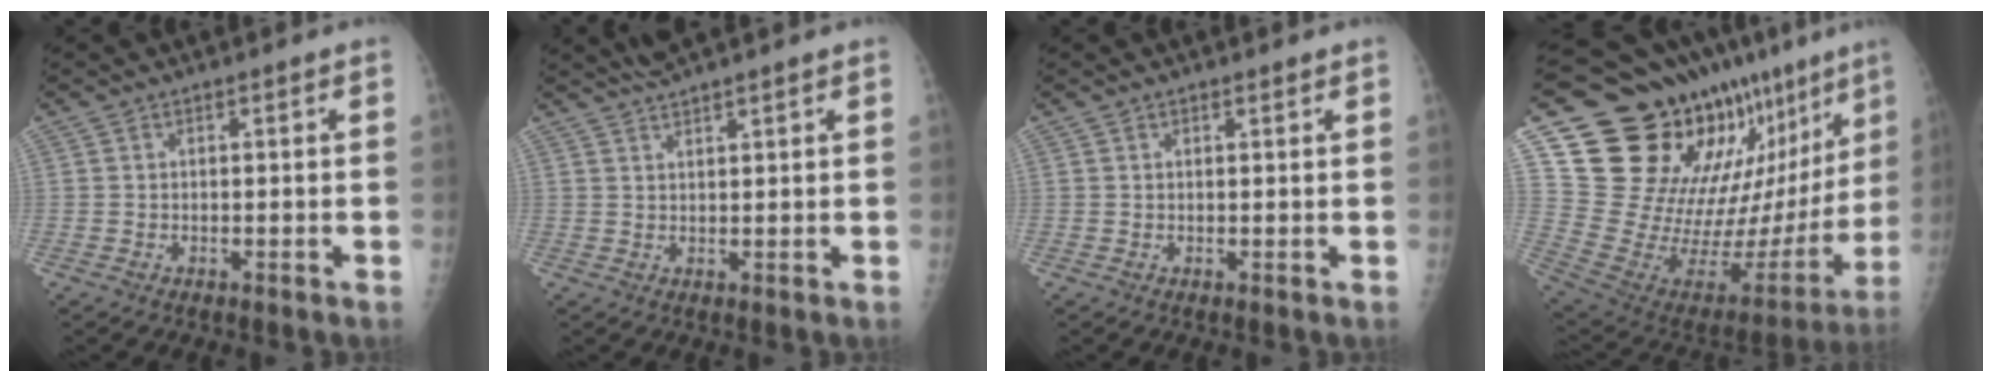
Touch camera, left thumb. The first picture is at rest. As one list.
[{"total": 3.6, "force": [3.1, 0.0, 1.9], "torque": [-0.034, 0.006, 0.058]}, {"total": 0.6, "force": [0.5, 0.4, 0.2], "torque": [0.004, 0.000, 0.004]}, {"total": 30.3, "force": [21.2, 12.6, 17.5], "torque": [-0.235, -0.100, 0.335]}]